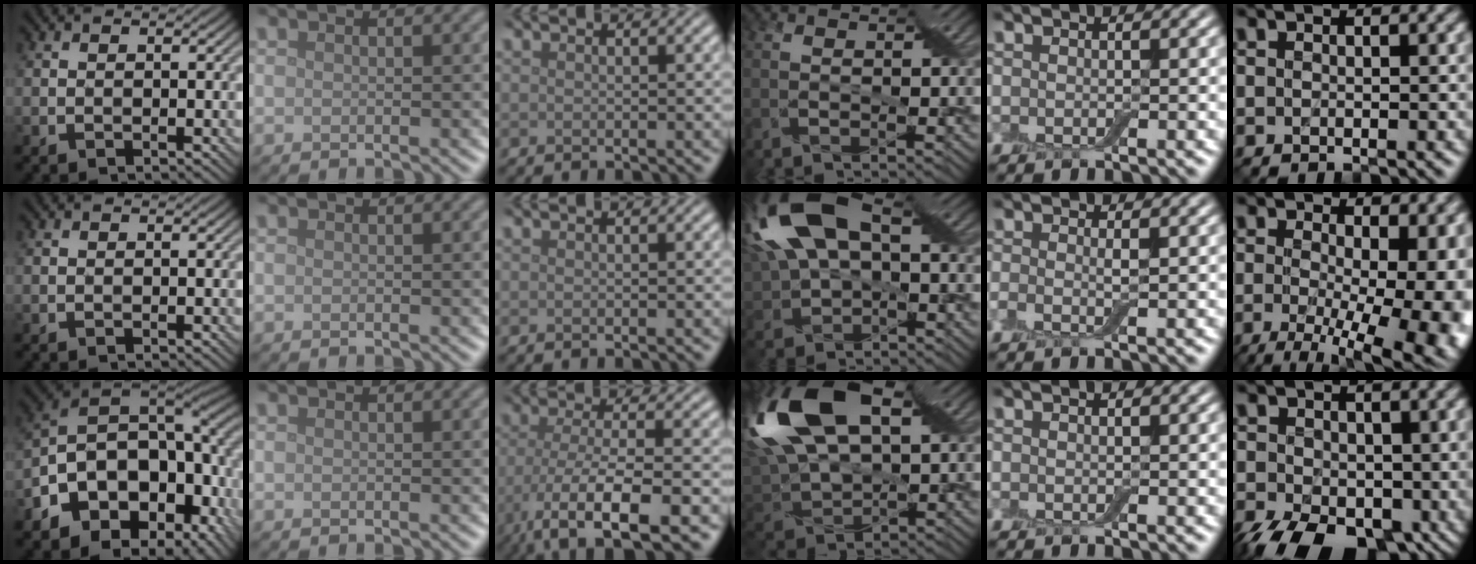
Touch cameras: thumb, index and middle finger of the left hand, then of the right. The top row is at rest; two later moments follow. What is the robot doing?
{"motion": "wrap", "object": "adhesive wrap"}